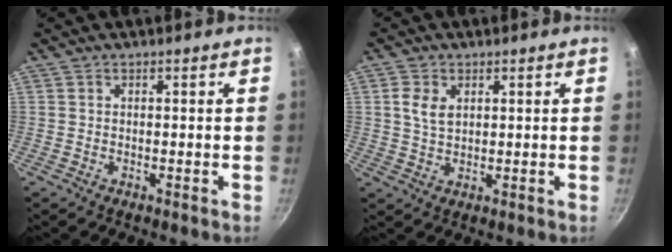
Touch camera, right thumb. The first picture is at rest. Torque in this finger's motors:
{"motor_torque": [-0.01, 0.02, 0.03, 0.43, 0.00]}